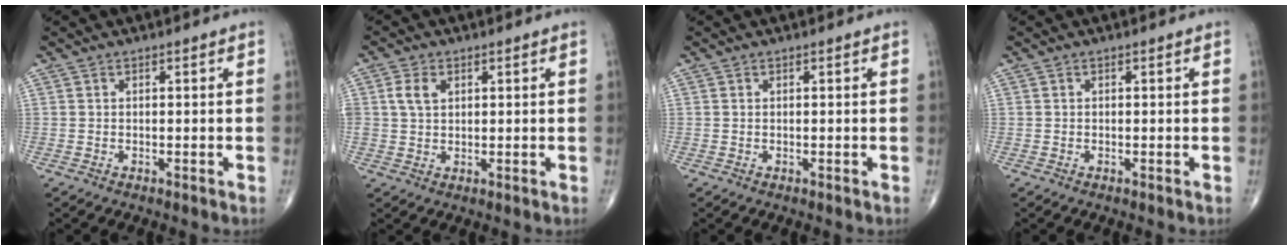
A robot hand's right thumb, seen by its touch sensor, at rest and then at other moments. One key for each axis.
{"total": 3.9, "fx": 1.3, "fy": 2.7, "fz": 2.5, "tx": -0.046, "ty": 0.002, "tz": 0.026}
{"total": 0.0}
{"total": 0.0}